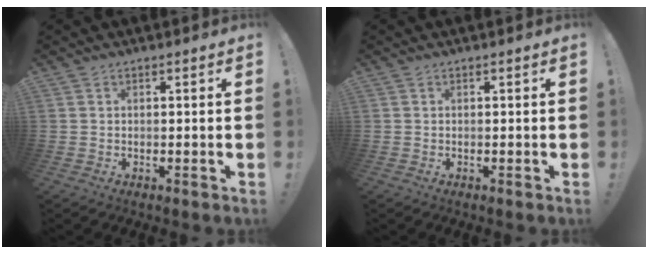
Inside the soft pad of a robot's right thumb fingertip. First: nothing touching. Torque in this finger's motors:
{"motor_torque": [0.02, 0.01, -0.03, 0.02, 0.00]}